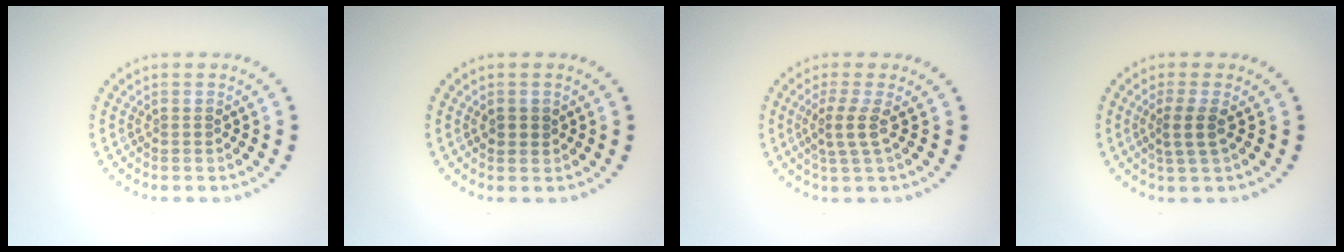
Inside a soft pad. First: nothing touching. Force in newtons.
{"total": 1.2, "press": 1.1, "slide": 0.4}
{"total": 2.2, "press": 1.6, "slide": 1.5}
{"total": 2.2, "press": 1.8, "slide": 1.3}